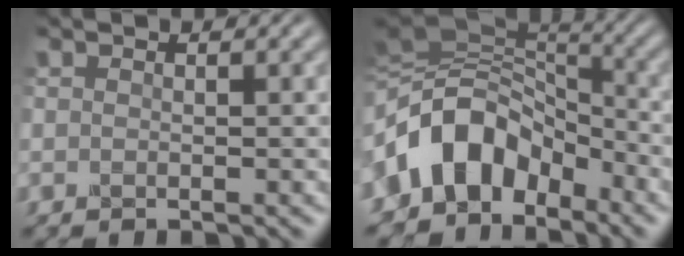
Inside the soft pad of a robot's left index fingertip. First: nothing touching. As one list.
[{"total": 8.8, "force": [-3.2, 6.3, 5.3], "torque": [-0.090, 0.025, -0.075]}]